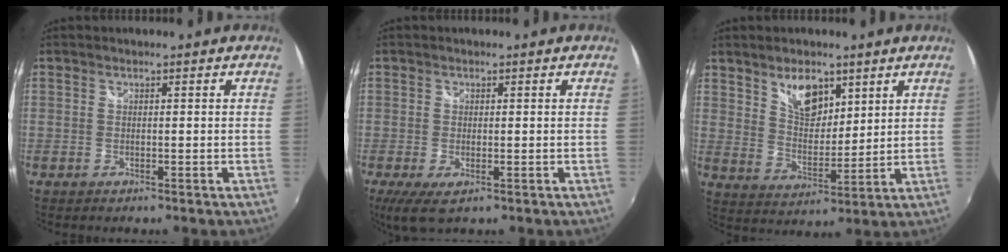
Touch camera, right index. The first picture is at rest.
{"total": 4.5, "force": [-1.4, 1.9, 3.9], "torque": [-0.076, -0.016, -0.020]}
{"total": 8.5, "force": [5.3, 4.6, 4.9], "torque": [-0.074, 0.004, 0.101]}